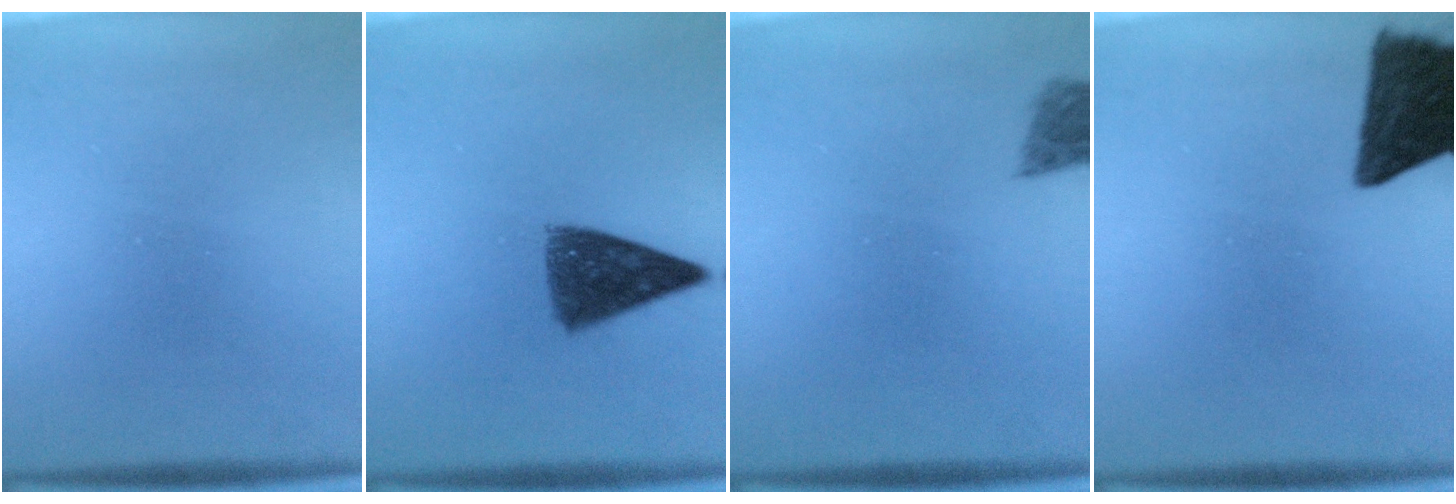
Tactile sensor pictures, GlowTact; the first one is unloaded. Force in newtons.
{"total": 8.4}
{"total": 2.7}
{"total": 12.9}